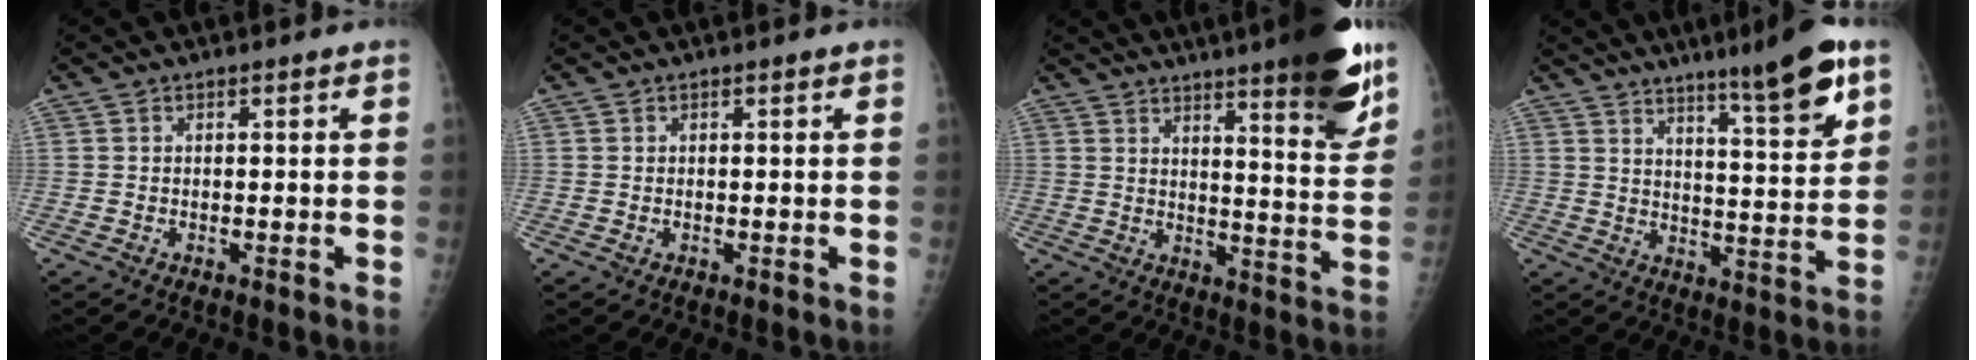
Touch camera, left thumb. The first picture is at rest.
{"total": 0.5, "force": [0.0, 0.3, 0.4], "torque": [-0.006, 0.004, 0.003]}
{"total": 16.5, "force": [10.8, 2.5, 12.3], "torque": [-0.141, -0.059, 0.145]}
{"total": 12.9, "force": [8.1, 1.5, 9.9], "torque": [-0.135, -0.045, 0.123]}